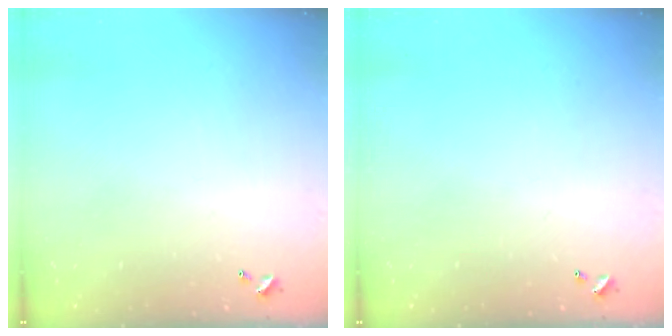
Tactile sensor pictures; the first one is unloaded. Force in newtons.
{"total": 0.0}